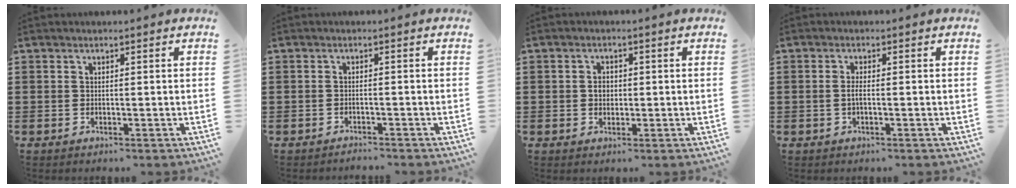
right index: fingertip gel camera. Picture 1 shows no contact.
{"total": 0.8, "force": [-0.8, -0.2, -0.1], "torque": [0.000, 0.003, -0.016]}
{"total": 1.9, "force": [0.1, 1.3, 1.3], "torque": [-0.025, 0.007, 0.002]}
{"total": 1.8, "force": [-0.4, 0.4, 1.7], "torque": [-0.041, -0.002, -0.010]}